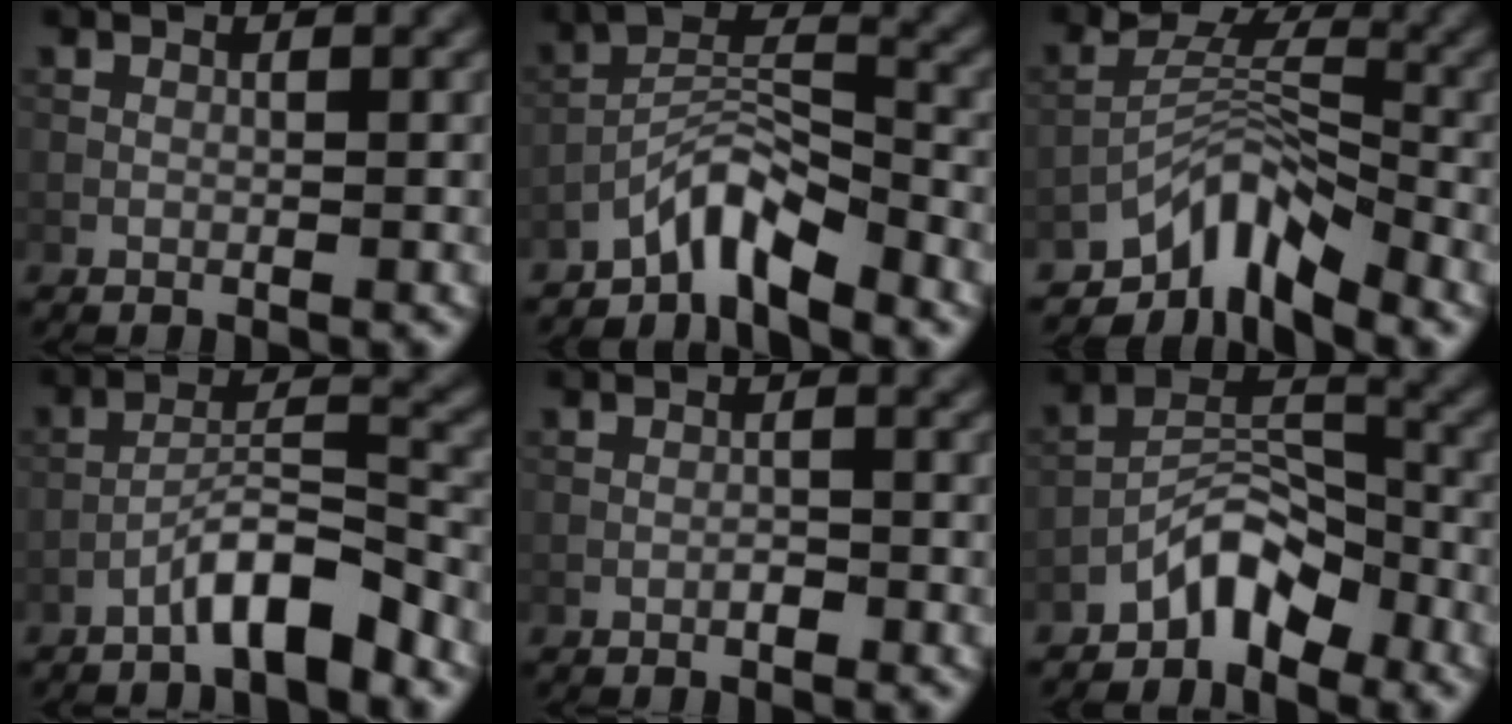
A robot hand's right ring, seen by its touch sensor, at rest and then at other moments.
{"total": 4.8, "force": [-3.9, 1.1, 2.5], "torque": [-0.042, 0.010, -0.084]}
{"total": 5.8, "force": [-4.3, 2.5, 3.0], "torque": [-0.033, 0.004, -0.089]}
{"total": 5.3, "force": [-3.7, 0.9, 3.7], "torque": [-0.064, 0.016, -0.069]}
{"total": 0.9, "force": [-0.5, 0.3, 0.6], "torque": [-0.012, 0.002, -0.009]}
{"total": 4.6, "force": [-3.4, 2.0, 2.2], "torque": [-0.025, 0.017, -0.069]}